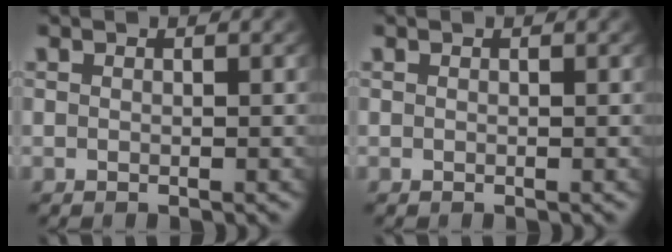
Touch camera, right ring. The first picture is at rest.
{"total": 0.0}